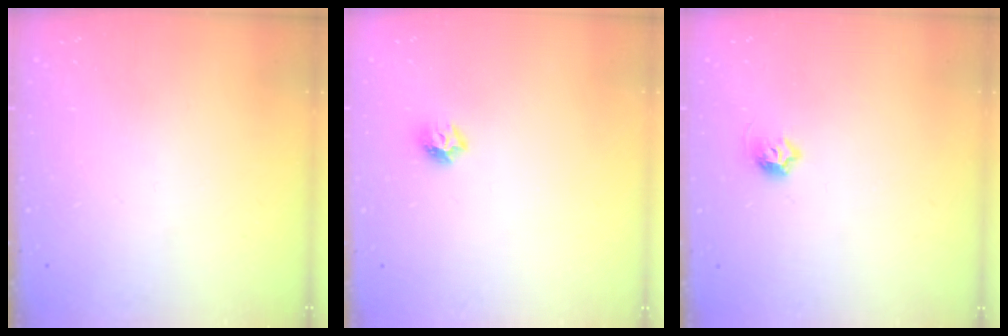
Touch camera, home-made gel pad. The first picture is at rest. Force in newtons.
{"total": 6.7, "press": 6.7, "slide": 0.8}
{"total": 6.1, "press": 6.0, "slide": 1.1}